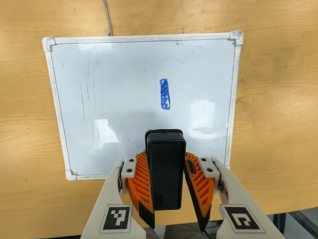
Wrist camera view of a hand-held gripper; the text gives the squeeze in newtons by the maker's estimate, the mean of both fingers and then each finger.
{"total": 8.9, "left": 8.4, "right": 9.5}